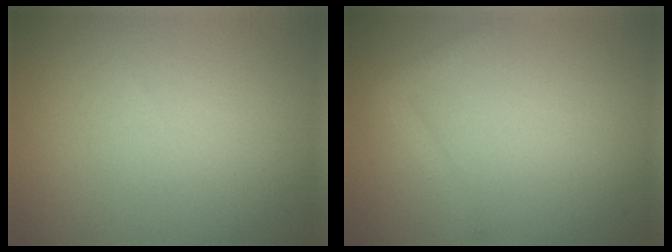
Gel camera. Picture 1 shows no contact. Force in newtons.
{"total": 1.3, "press": 1.3, "slide": 0.1}